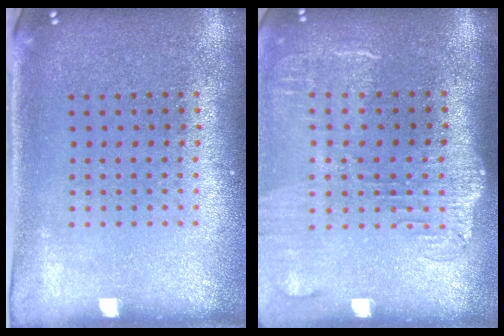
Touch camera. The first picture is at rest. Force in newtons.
{"total": 1.9, "press": 1.5, "slide": 1.2}